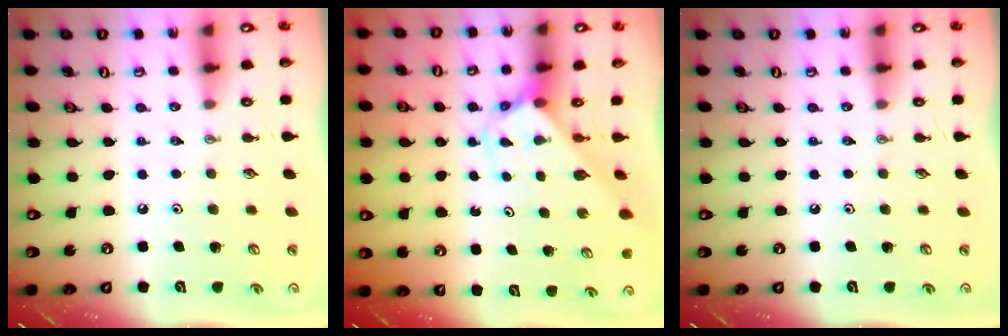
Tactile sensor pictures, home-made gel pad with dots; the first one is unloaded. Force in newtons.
{"total": 2.6, "press": 2.6, "slide": 0.2}
{"total": 0.0}